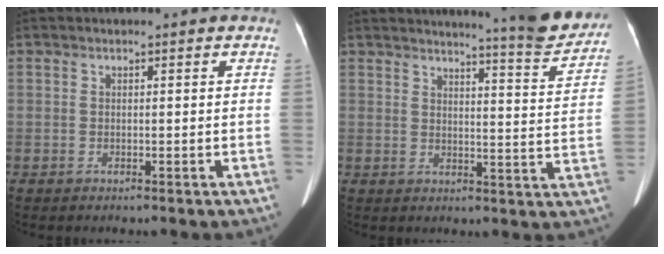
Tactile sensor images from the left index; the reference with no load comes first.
{"total": 12.1, "force": [11.4, -0.4, 4.1], "torque": [-0.046, -0.047, 0.127]}